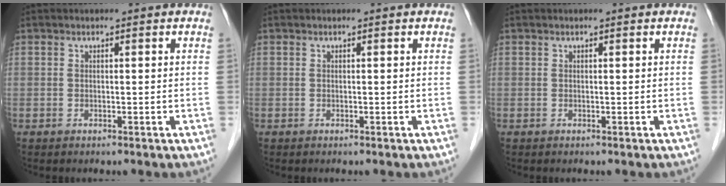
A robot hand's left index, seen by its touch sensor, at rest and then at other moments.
{"total": 0.0}
{"total": 0.0}